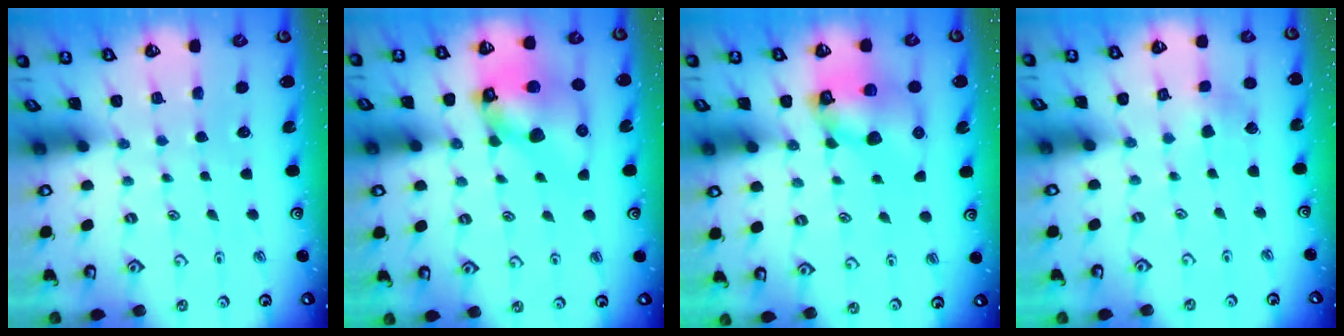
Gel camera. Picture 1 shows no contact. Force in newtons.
{"total": 13.5, "press": 13.3, "slide": 1.9}
{"total": 11.1, "press": 11.0, "slide": 1.5}
{"total": 3.4, "press": 3.3, "slide": 0.4}